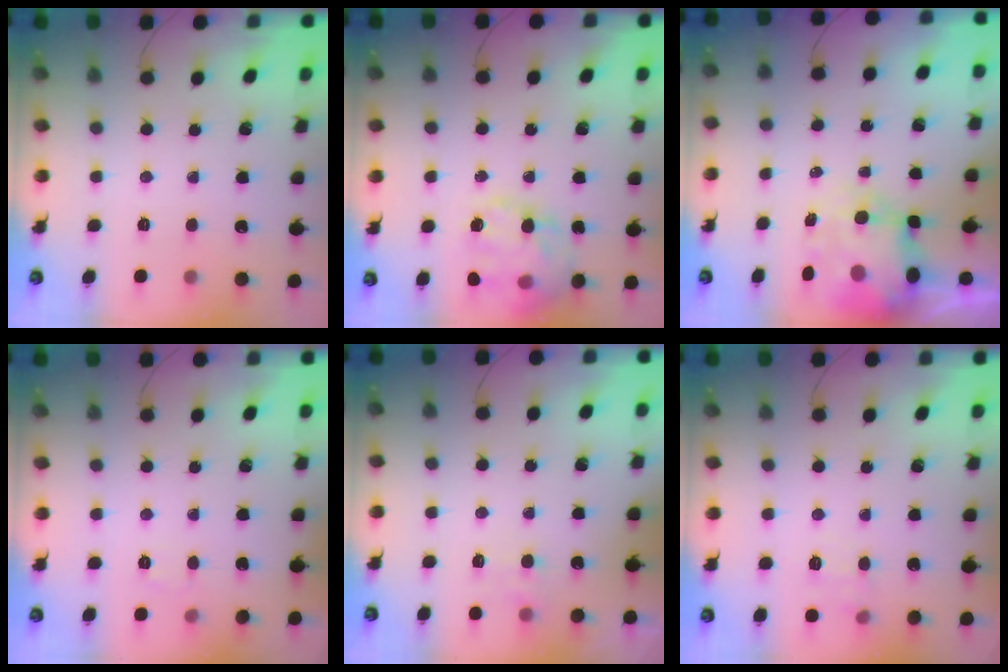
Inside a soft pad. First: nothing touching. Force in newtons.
{"total": 20.6, "press": 20.3, "slide": 3.5}
{"total": 8.9, "press": 8.6, "slide": 2.2}
{"total": 2.4, "press": 2.1, "slide": 1.1}
{"total": 6.1, "press": 5.9, "slide": 1.5}
{"total": 6.3, "press": 6.1, "slide": 1.7}